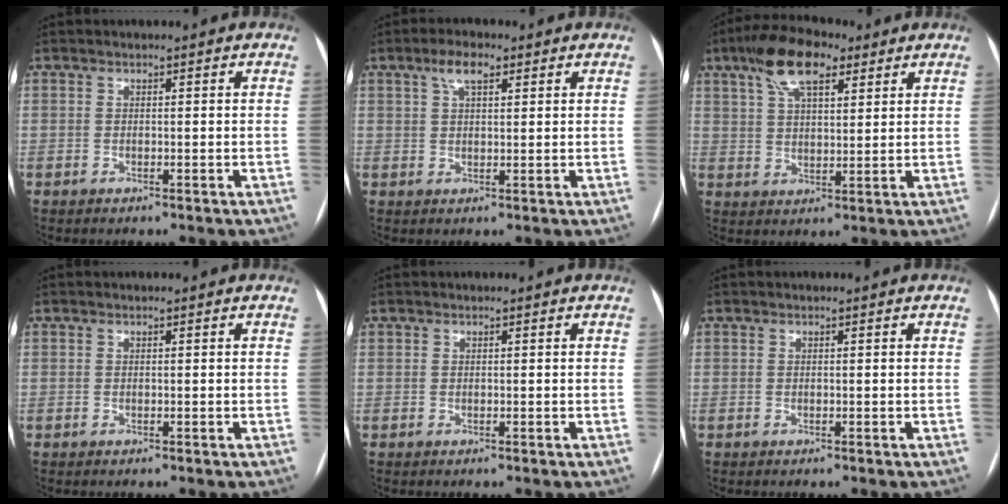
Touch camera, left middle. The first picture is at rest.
{"total": 4.0, "force": [2.3, 1.3, 3.0], "torque": [-0.064, 0.012, 0.043]}
{"total": 10.2, "force": [6.0, 3.8, 7.3], "torque": [-0.143, 0.026, 0.108]}
{"total": 0.0}
{"total": 0.0}
{"total": 0.0}